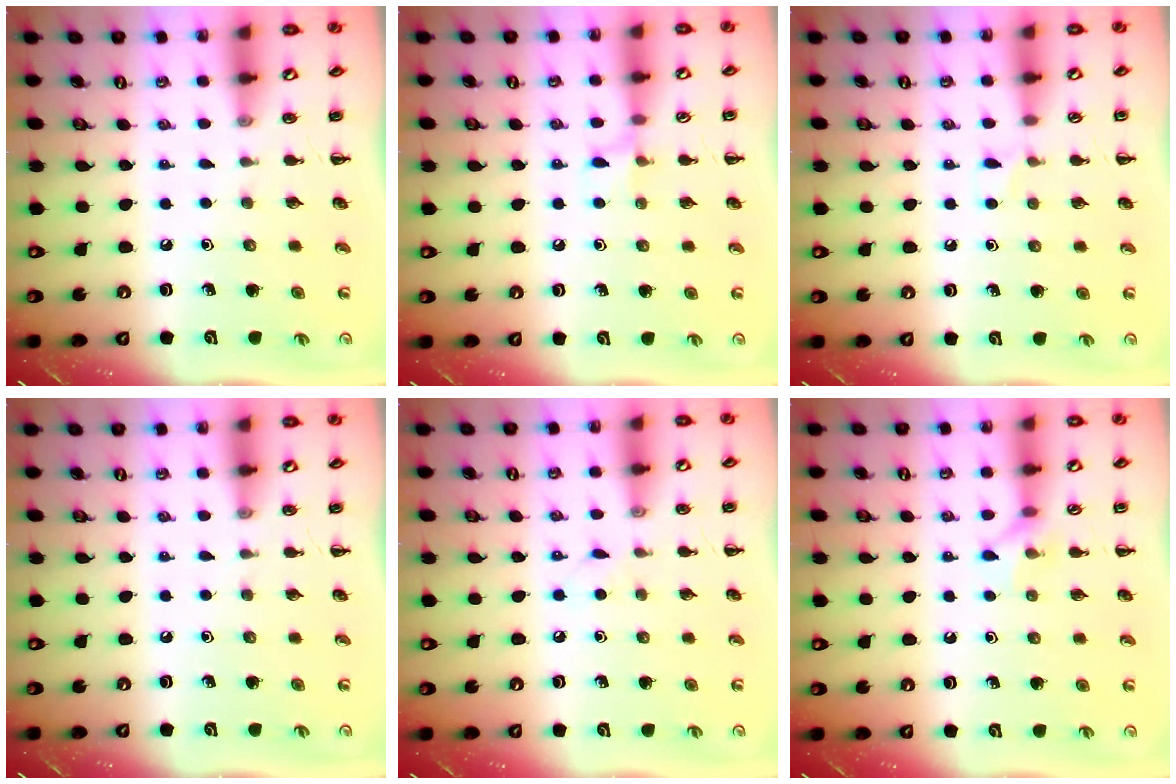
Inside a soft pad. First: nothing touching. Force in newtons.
{"total": 5.7, "press": 5.4, "slide": 1.8}
{"total": 5.2, "press": 4.8, "slide": 1.9}
{"total": 0.0}
{"total": 2.9, "press": 2.8, "slide": 0.9}
{"total": 6.4, "press": 6.3, "slide": 0.9}